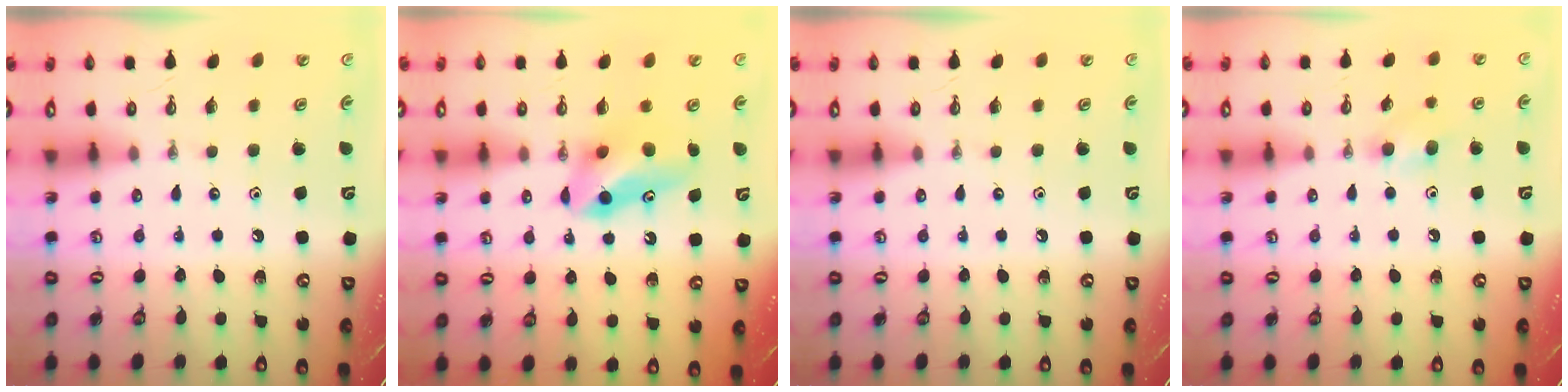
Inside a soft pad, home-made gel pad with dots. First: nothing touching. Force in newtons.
{"total": 8.2, "press": 8.0, "slide": 1.6}
{"total": 0.0}
{"total": 6.2, "press": 6.1, "slide": 0.8}